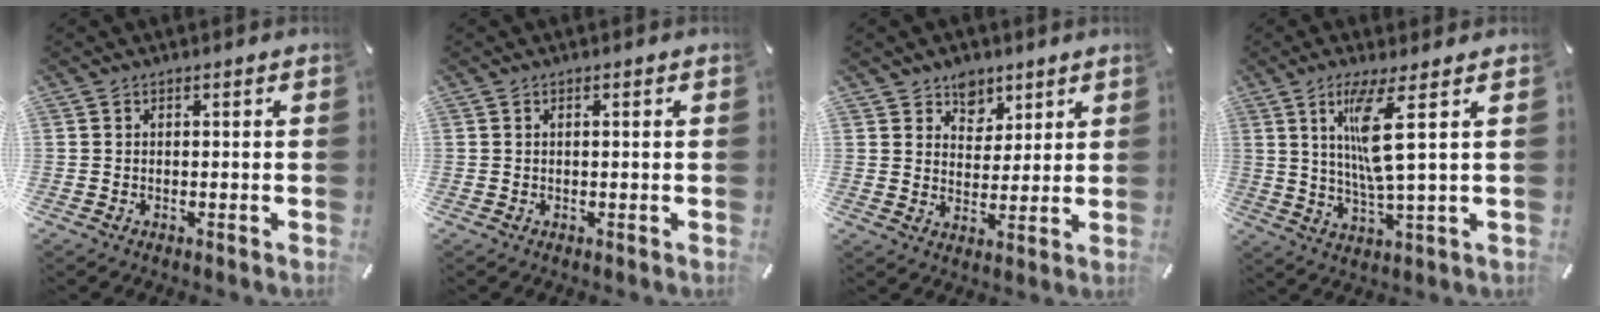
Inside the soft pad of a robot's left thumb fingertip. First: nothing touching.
{"total": 0.7, "force": [0.2, 0.1, 0.6], "torque": [-0.013, 0.002, 0.002]}
{"total": 6.5, "force": [4.6, 4.5, 0.1], "torque": [0.012, -0.032, 0.081]}
{"total": 12.1, "force": [3.9, 1.1, 11.5], "torque": [-0.230, -0.009, 0.058]}